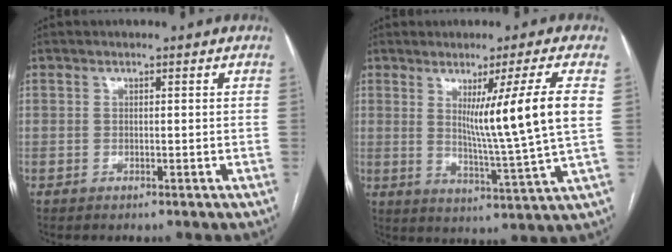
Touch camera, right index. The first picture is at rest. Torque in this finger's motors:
{"motor_torque": [1.22, 0.92, 0.34, 0.16]}